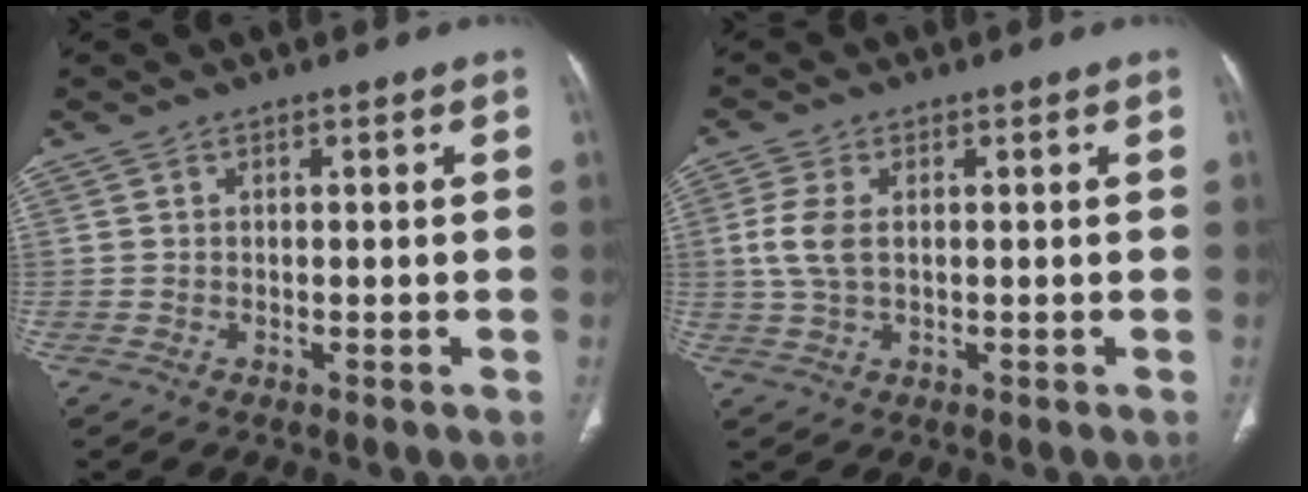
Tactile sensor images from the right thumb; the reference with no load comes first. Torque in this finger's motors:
{"motor_torque": [-0.01, -0.05, 0.84, -0.66, 0.15]}